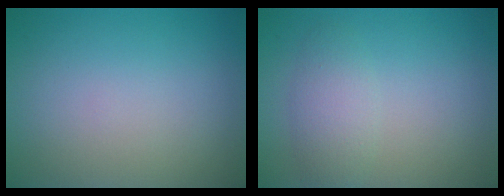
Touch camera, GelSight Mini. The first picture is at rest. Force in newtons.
{"total": 2.4, "press": 2.4, "slide": 0.1}